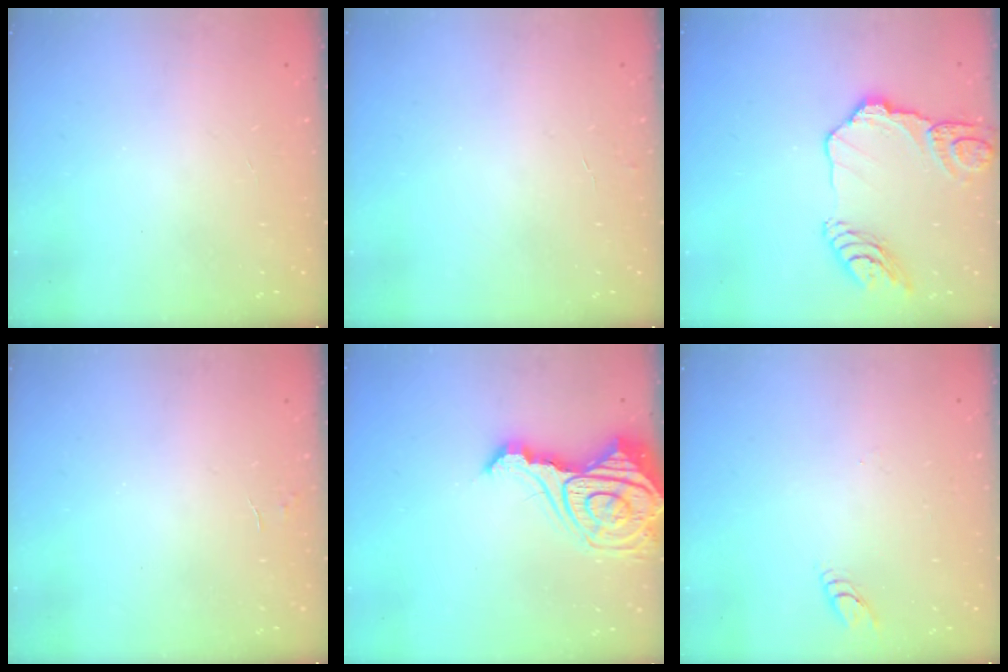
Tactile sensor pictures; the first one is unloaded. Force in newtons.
{"total": 2.5, "press": 2.5, "slide": 0.2}
{"total": 14.6, "press": 14.5, "slide": 1.4}
{"total": 2.2, "press": 2.2, "slide": 0.2}
{"total": 19.7, "press": 19.6, "slide": 2.0}
{"total": 2.7, "press": 2.7, "slide": 0.3}